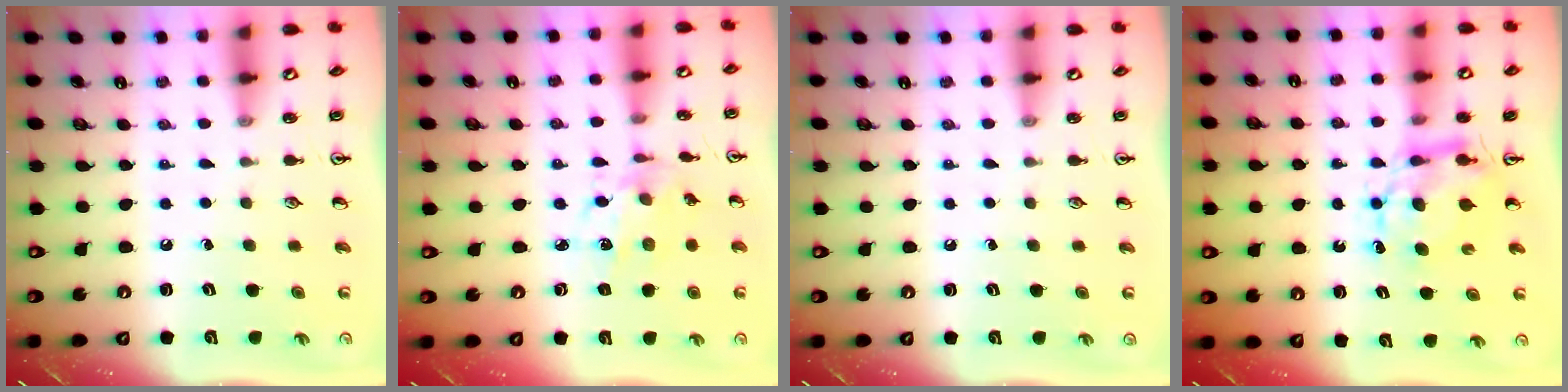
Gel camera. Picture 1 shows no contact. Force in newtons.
{"total": 6.8, "press": 6.7, "slide": 1.4}
{"total": 0.0}
{"total": 6.4, "press": 6.4, "slide": 0.5}